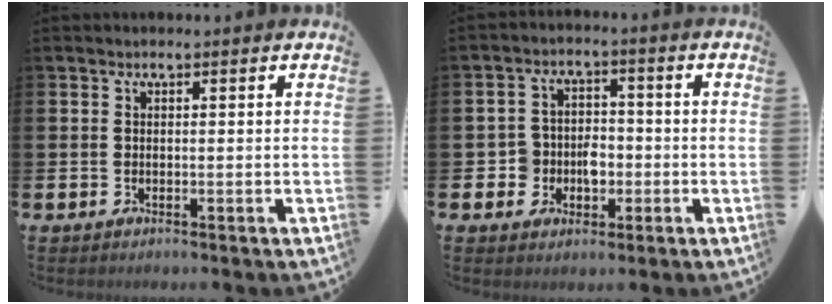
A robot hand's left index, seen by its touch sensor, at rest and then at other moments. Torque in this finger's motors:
{"motor_torque": [0.15, 0.17, 0.09, 0.02]}